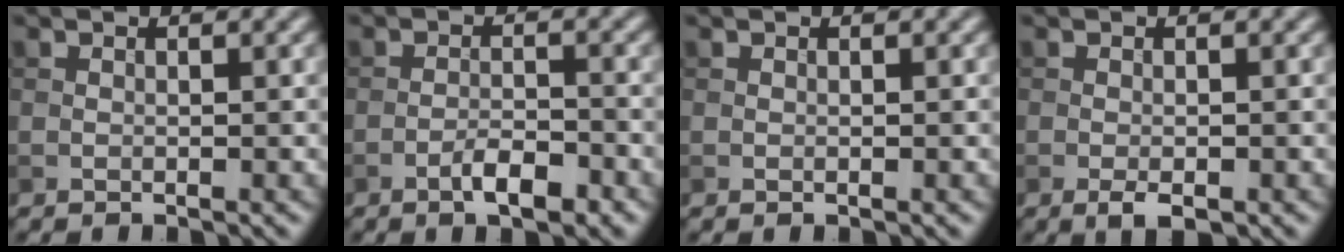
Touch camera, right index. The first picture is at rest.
{"total": 3.0, "force": [-1.8, 0.9, 2.3], "torque": [-0.039, 0.005, -0.033]}
{"total": 0.0}
{"total": 1.8, "force": [-0.9, 0.6, 1.4], "torque": [-0.025, -0.005, -0.015]}